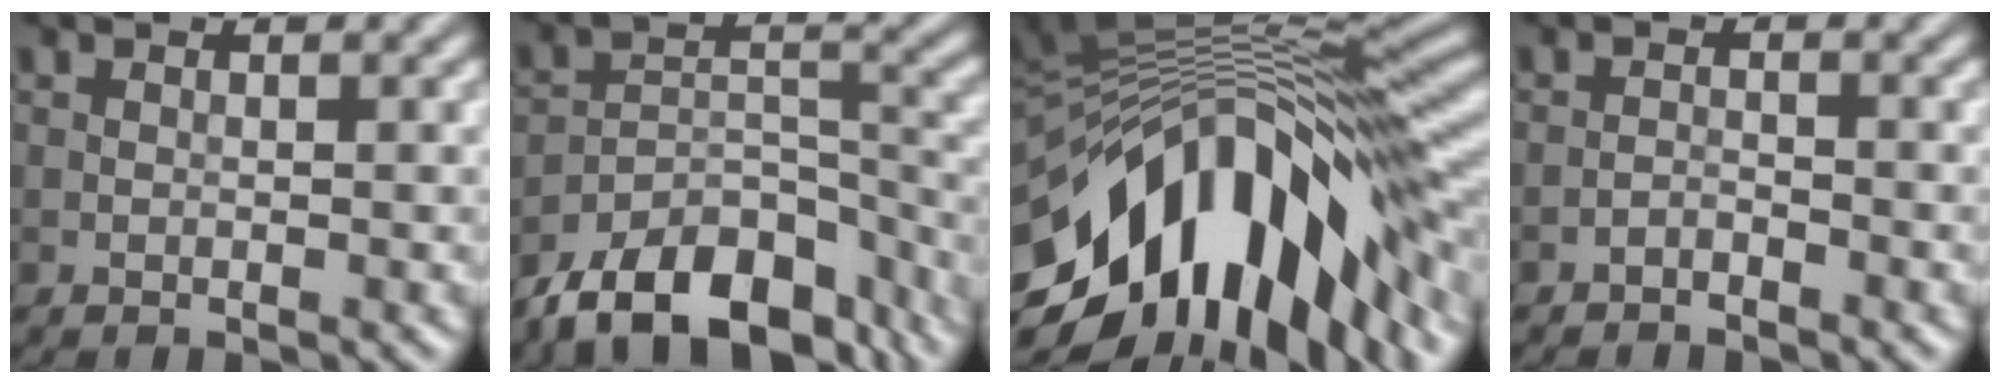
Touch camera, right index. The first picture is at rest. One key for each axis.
{"total": 11.3, "fx": -8.7, "fy": 4.9, "fz": 5.4, "tx": -0.093, "ty": 0.003, "tz": -0.142}
{"total": 15.3, "fx": -6.0, "fy": 7.0, "fz": 12.3, "tx": -0.202, "ty": 0.010, "tz": -0.099}
{"total": 1.0, "fx": -1.0, "fy": 0.2, "fz": 0.2, "tx": -0.003, "ty": 0.003, "tz": -0.020}